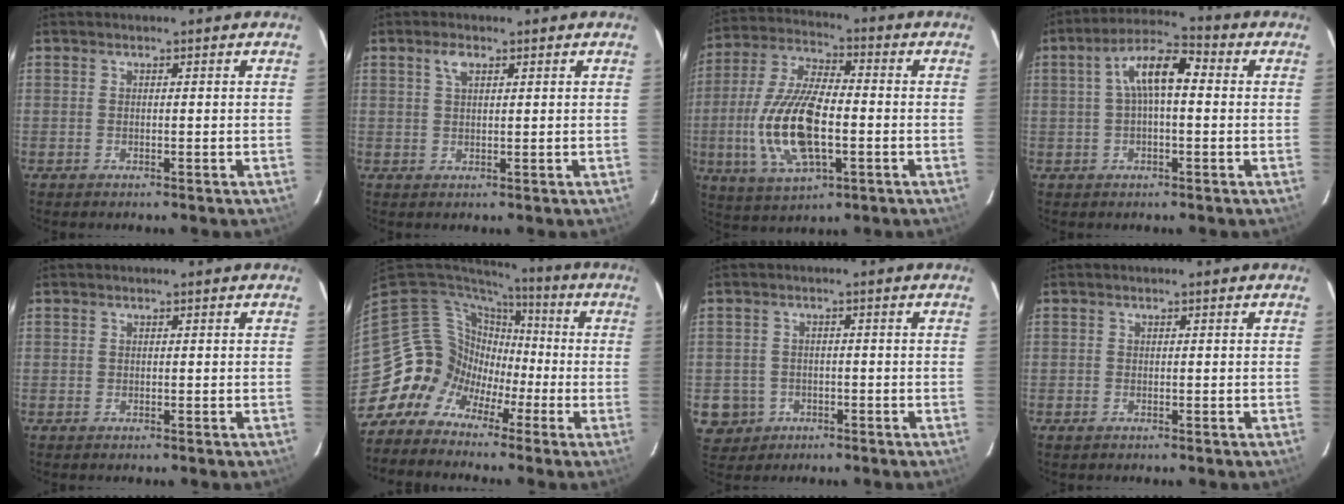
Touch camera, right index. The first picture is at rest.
{"total": 2.4, "force": [1.3, 1.1, 1.7], "torque": [-0.033, 0.006, 0.023]}
{"total": 16.7, "force": [-3.4, 6.7, 14.9], "torque": [-0.317, -0.005, -0.061]}
{"total": 8.3, "force": [0.9, 3.1, 7.7], "torque": [-0.145, 0.027, 0.011]}
{"total": 0.0}
{"total": 10.5, "force": [-4.8, 9.2, 1.2], "torque": [-0.034, 0.040, -0.103]}
{"total": 5.9, "force": [-1.9, 5.5, 1.1], "torque": [-0.037, 0.014, -0.017]}
{"total": 0.6, "force": [-0.4, 0.4, 0.2], "torque": [-0.004, -0.001, -0.008]}